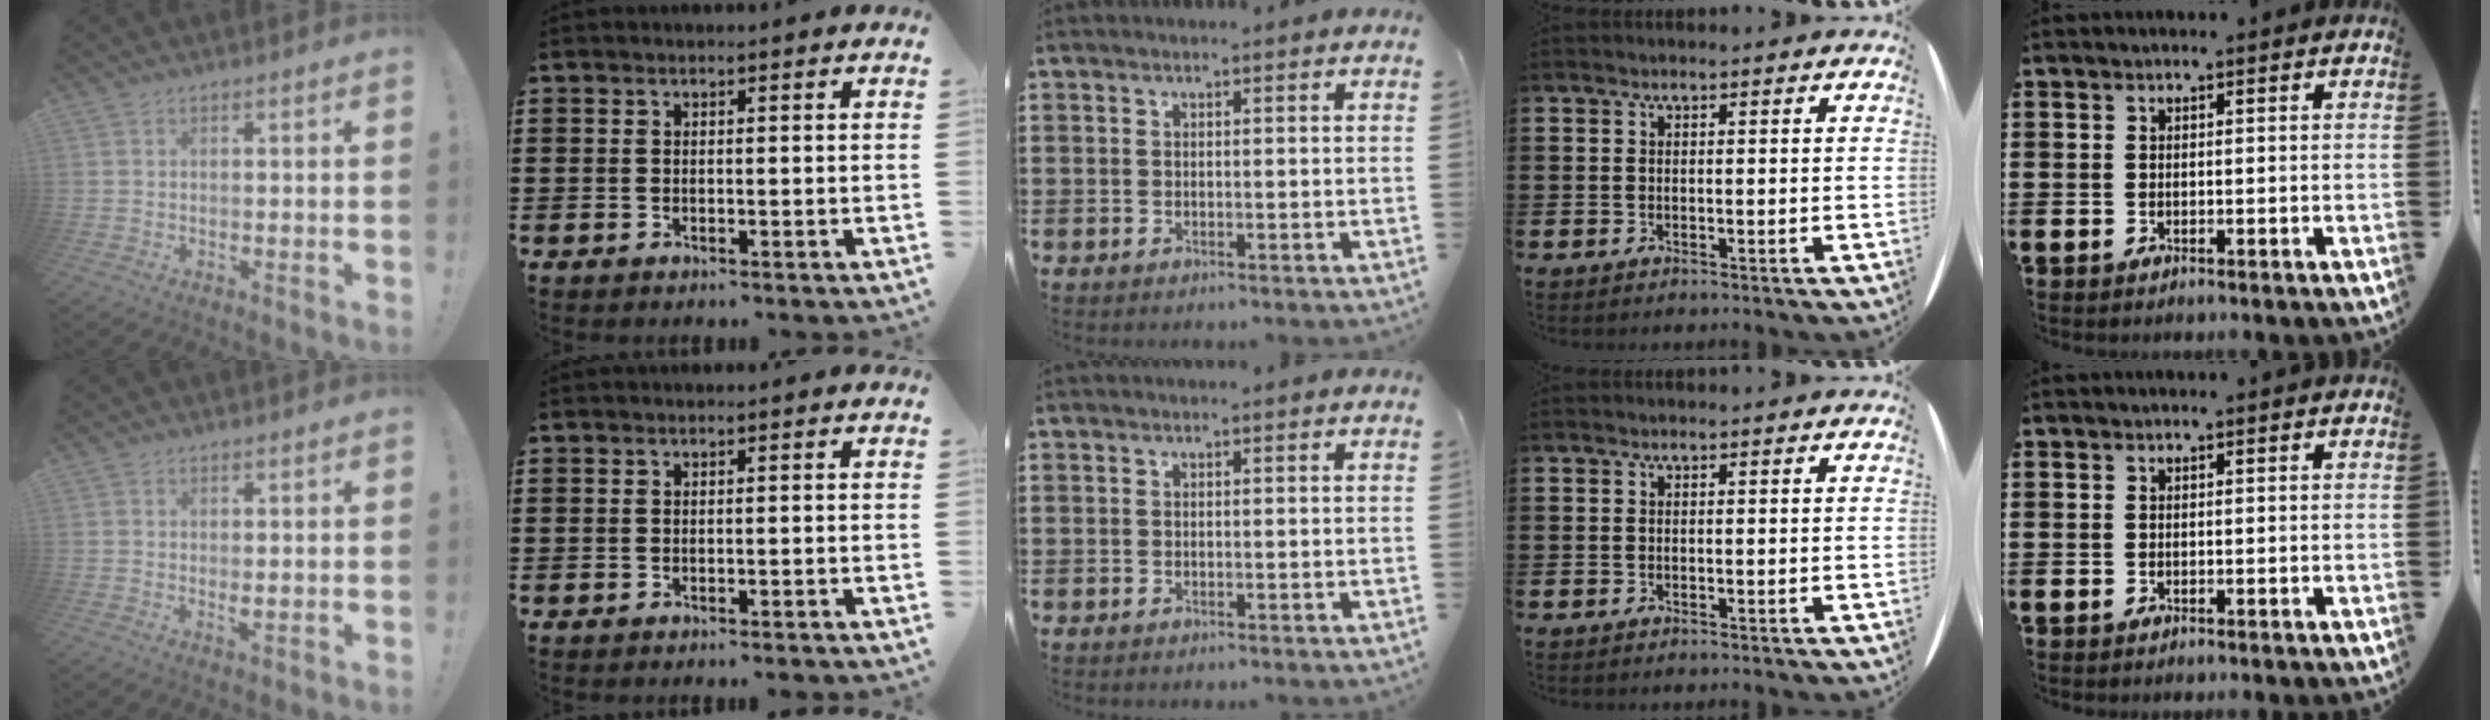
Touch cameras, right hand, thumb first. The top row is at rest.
{"thumb": {"total": 1.6, "force": [0.5, 0.8, 1.2], "torque": [-0.015, -0.004, 0.009]}, "index": {"total": 0.5, "force": [-0.5, 0.0, 0.1], "torque": [-0.003, -0.002, -0.010]}}